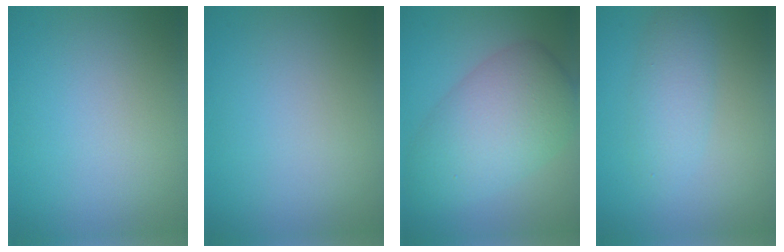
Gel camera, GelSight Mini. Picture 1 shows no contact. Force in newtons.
{"total": 0.0}
{"total": 7.7, "press": 7.7, "slide": 0.4}
{"total": 2.8, "press": 2.8, "slide": 0.2}